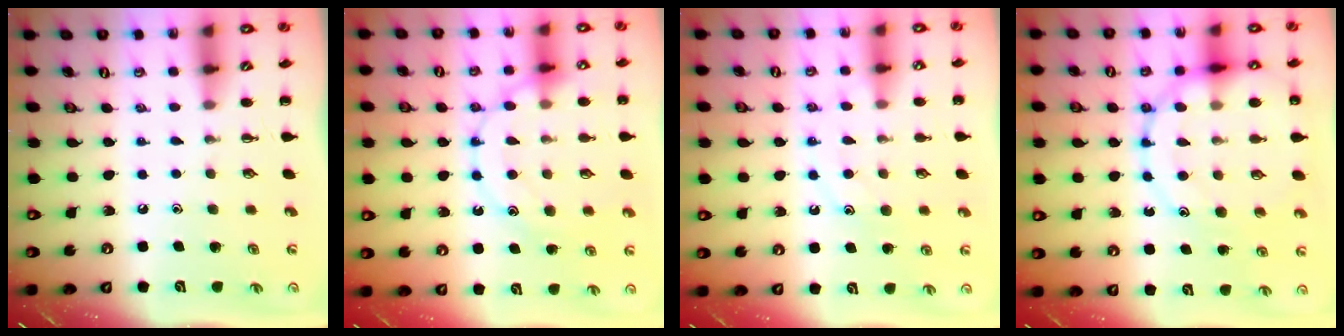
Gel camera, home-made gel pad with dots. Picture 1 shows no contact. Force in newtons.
{"total": 17.1, "press": 17.0, "slide": 1.1}
{"total": 10.7, "press": 10.6, "slide": 0.9}
{"total": 16.6, "press": 16.5, "slide": 2.2}